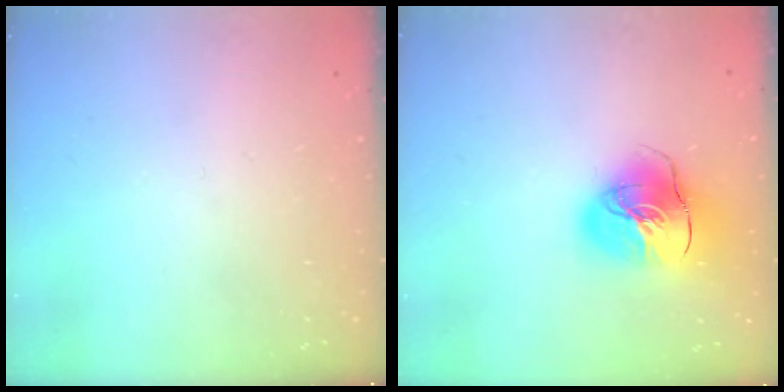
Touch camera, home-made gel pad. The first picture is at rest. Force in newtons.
{"total": 16.5, "press": 16.4, "slide": 2.3}